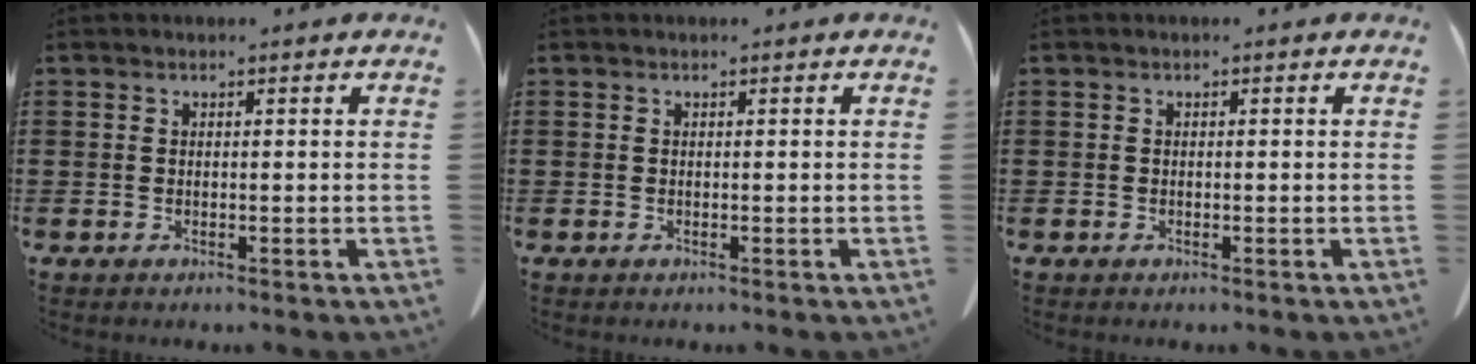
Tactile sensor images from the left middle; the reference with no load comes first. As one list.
[{"total": 0.0}, {"total": 0.0}]